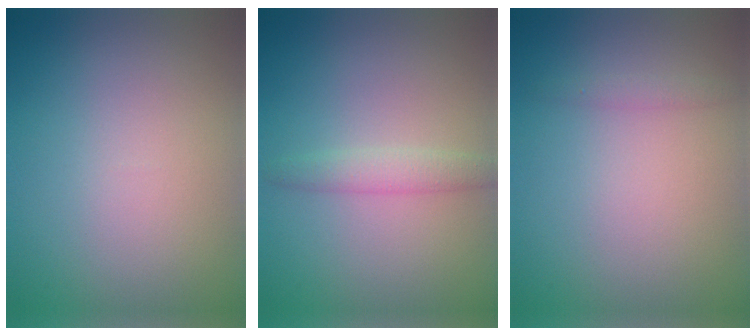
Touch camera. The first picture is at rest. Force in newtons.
{"total": 1.9, "press": 1.9, "slide": 0.2}
{"total": 0.8, "press": 0.8, "slide": 0.0}